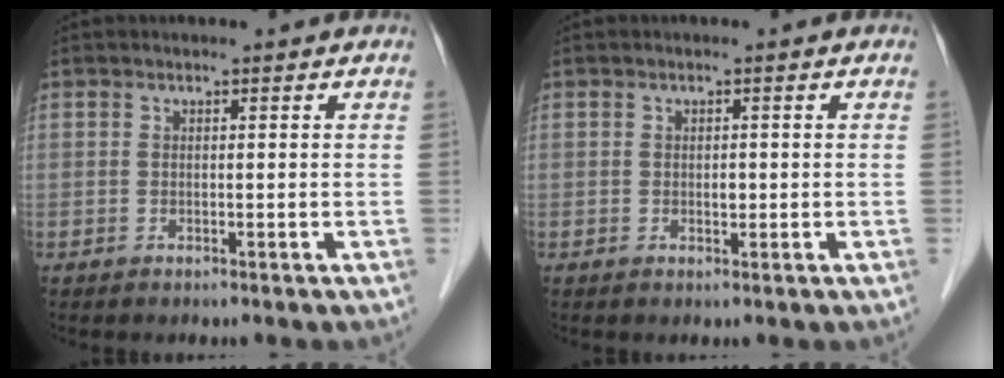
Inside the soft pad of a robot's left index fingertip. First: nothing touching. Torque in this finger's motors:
{"motor_torque": [0.07, 0.07, 0.02, 0.00]}